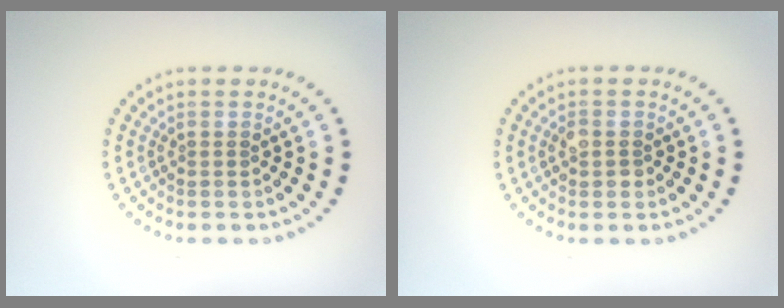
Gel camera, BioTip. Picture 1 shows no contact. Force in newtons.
{"total": 1.5, "press": 1.5, "slide": 0.2}